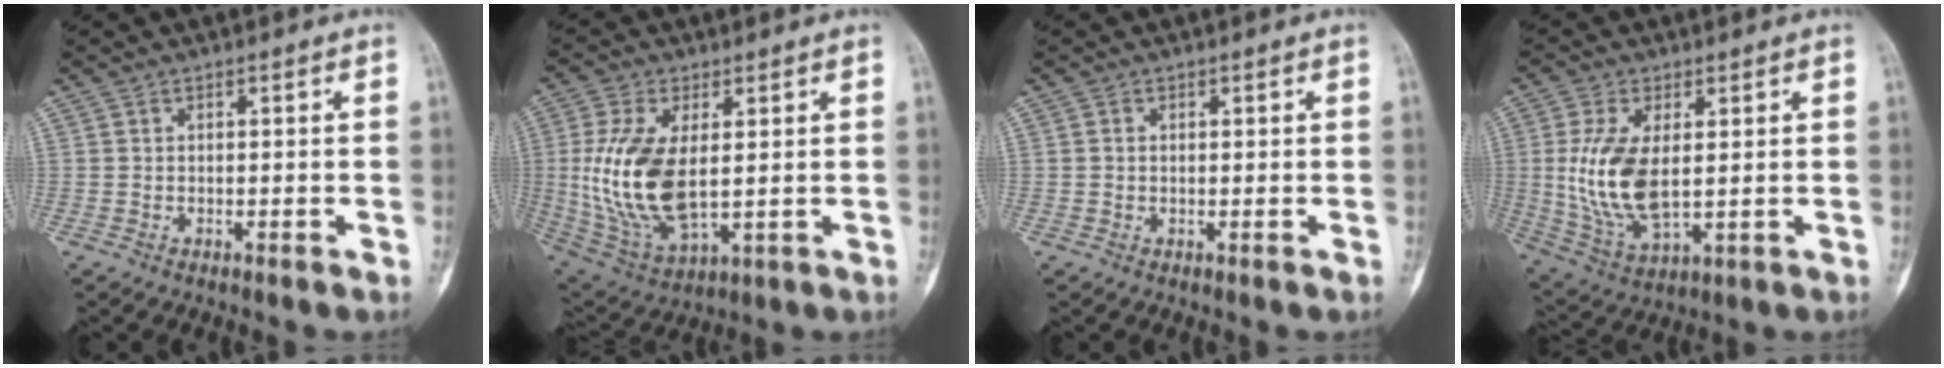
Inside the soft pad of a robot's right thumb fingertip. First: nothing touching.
{"total": 16.1, "force": [1.3, 8.4, 13.7], "torque": [-0.284, -0.010, 0.039]}
{"total": 0.5, "force": [0.1, 0.4, 0.3], "torque": [0.001, 0.002, -0.001]}
{"total": 13.0, "force": [1.2, 6.9, 11.0], "torque": [-0.223, -0.008, 0.035]}